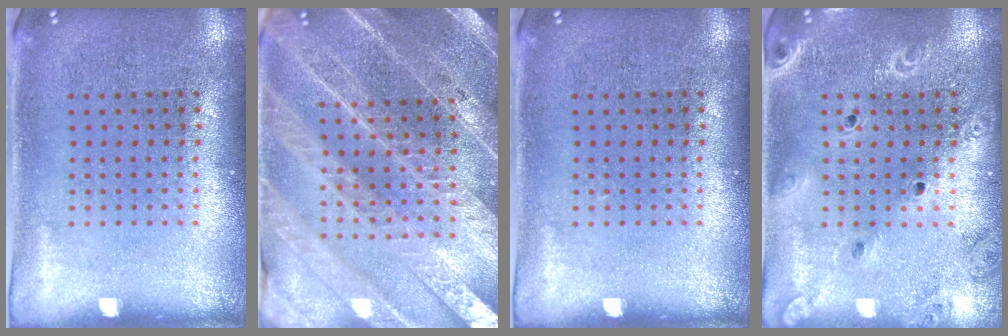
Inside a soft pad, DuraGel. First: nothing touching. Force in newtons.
{"total": 4.3, "press": 3.9, "slide": 1.8}
{"total": 0.0}
{"total": 2.0, "press": 1.9, "slide": 0.7}